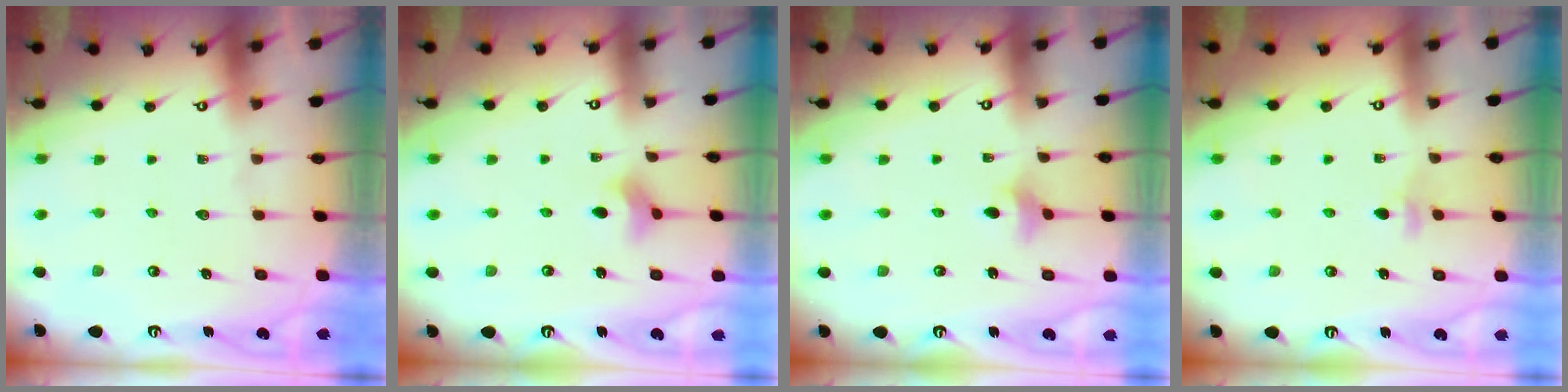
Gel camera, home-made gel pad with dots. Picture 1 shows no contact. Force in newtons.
{"total": 3.1, "press": 3.1, "slide": 0.4}
{"total": 3.0, "press": 2.9, "slide": 0.6}
{"total": 3.1, "press": 3.0, "slide": 0.8}